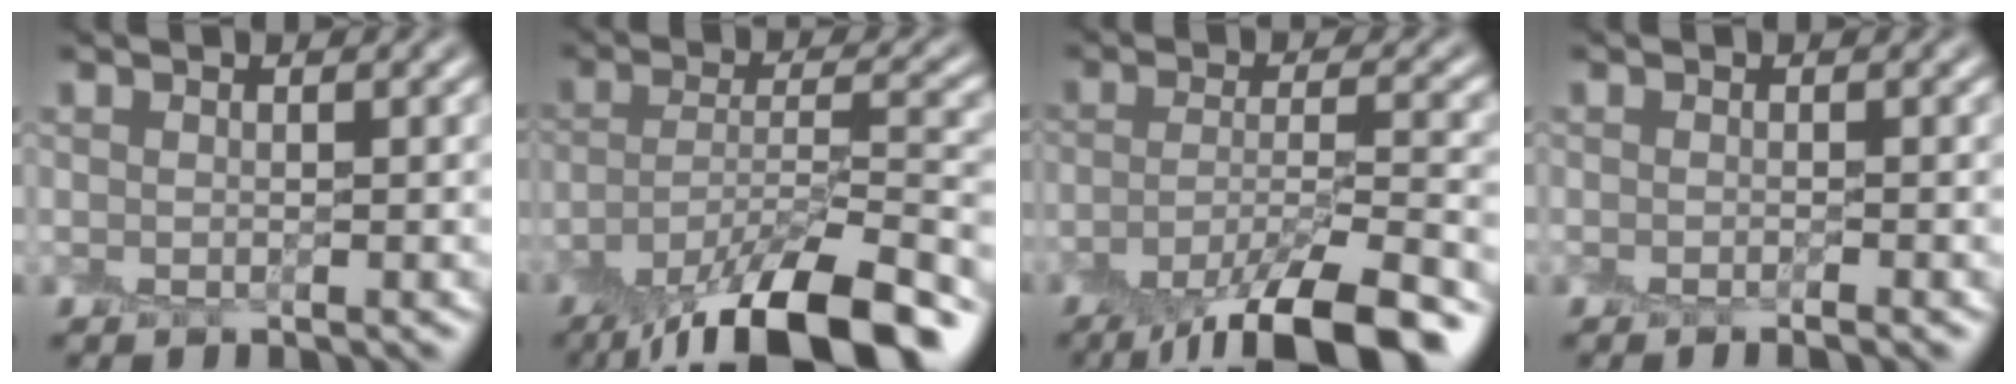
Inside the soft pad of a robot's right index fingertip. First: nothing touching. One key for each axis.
{"total": 12.5, "fx": -9.3, "fy": 3.3, "fz": 7.7, "tx": -0.141, "ty": 0.003, "tz": -0.150}
{"total": 10.2, "fx": -7.1, "fy": 2.6, "fz": 6.9, "tx": -0.117, "ty": -0.005, "tz": -0.112}
{"total": 0.8, "fx": -0.6, "fy": -0.4, "fz": 0.4, "tx": -0.005, "ty": -0.008, "tz": -0.012}